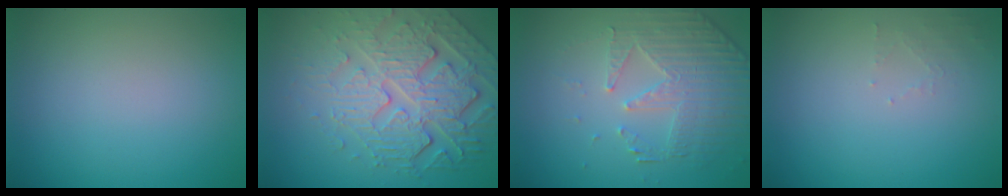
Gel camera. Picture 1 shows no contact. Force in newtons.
{"total": 7.2, "press": 5.3, "slide": 4.9}
{"total": 4.9, "press": 3.8, "slide": 3.0}
{"total": 1.0, "press": 1.0, "slide": 0.2}